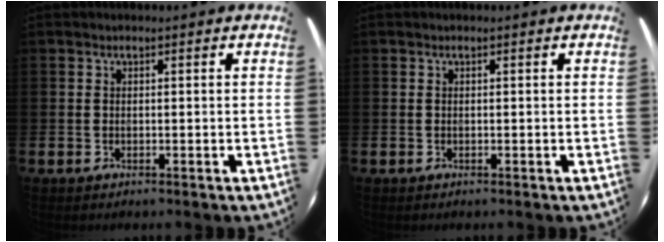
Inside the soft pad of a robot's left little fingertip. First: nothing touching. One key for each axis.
{"total": 0.0}